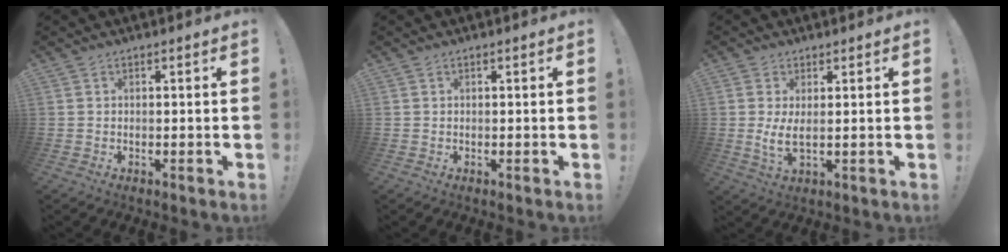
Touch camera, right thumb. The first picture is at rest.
{"total": 0.0}
{"total": 5.0, "force": [1.0, 1.7, 4.5], "torque": [-0.070, -0.014, 0.020]}